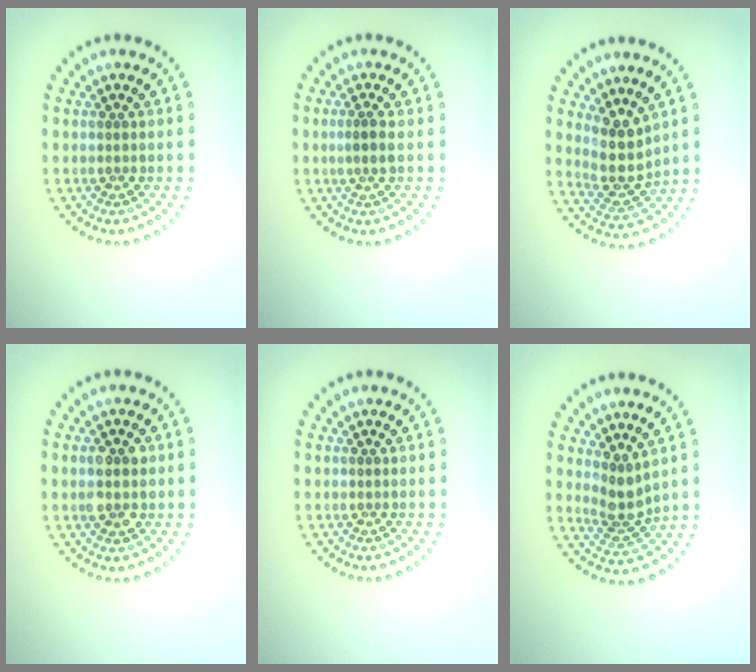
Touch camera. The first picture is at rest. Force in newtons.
{"total": 1.1, "press": 0.9, "slide": 0.7}
{"total": 3.6, "press": 3.0, "slide": 2.0}
{"total": 2.8, "press": 2.8, "slide": 0.2}
{"total": 0.0}
{"total": 2.6, "press": 2.0, "slide": 1.6}